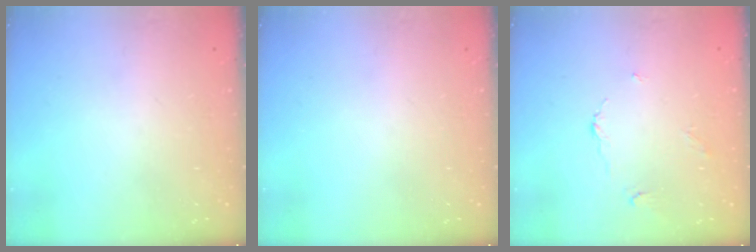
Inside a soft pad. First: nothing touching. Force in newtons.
{"total": 0.0}
{"total": 3.1, "press": 3.1, "slide": 0.4}